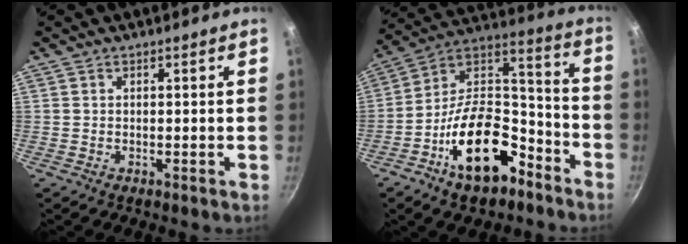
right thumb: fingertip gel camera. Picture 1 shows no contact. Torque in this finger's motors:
{"motor_torque": [0.29, 0.51, 1.32, -1.45, 0.53]}